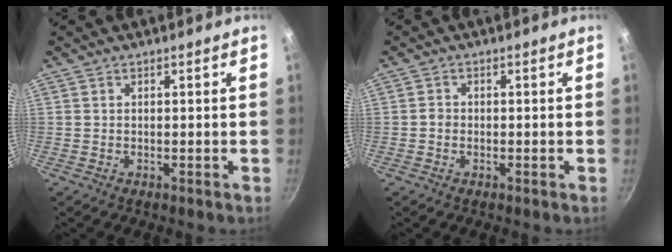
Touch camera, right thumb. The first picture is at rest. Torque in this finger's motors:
{"motor_torque": [0.51, 0.30, -0.05, -0.28, -0.01]}